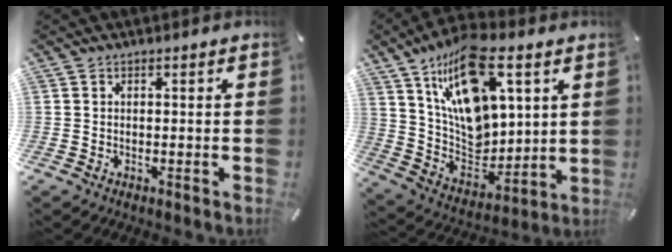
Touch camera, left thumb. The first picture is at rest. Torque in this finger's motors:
{"motor_torque": [2.52, 2.49, 1.31, 0.18, 0.32]}